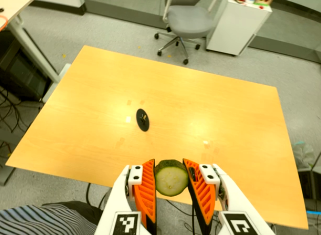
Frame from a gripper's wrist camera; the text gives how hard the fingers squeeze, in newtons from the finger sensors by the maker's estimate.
{"total": 11.5, "left": 10.7, "right": 12.2}